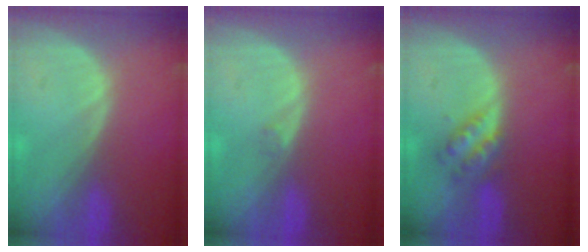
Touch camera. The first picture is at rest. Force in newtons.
{"total": 0.5, "press": 0.5, "slide": 0.1}
{"total": 4.0, "press": 4.0, "slide": 0.3}